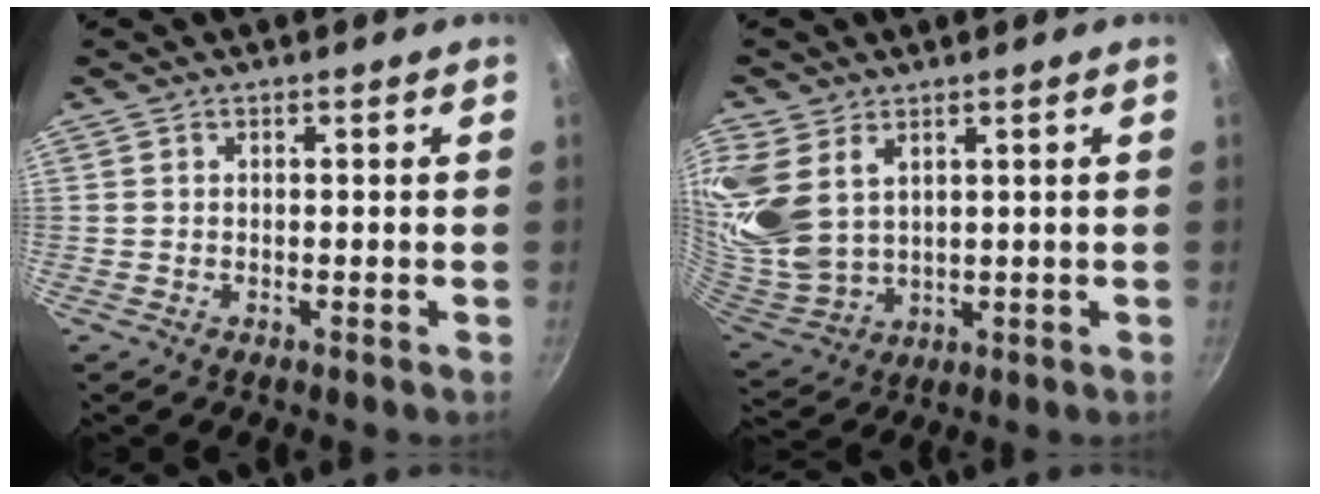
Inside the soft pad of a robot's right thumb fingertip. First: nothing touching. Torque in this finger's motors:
{"motor_torque": [0.09, 2.96, 0.85, 1.12, 0.23]}